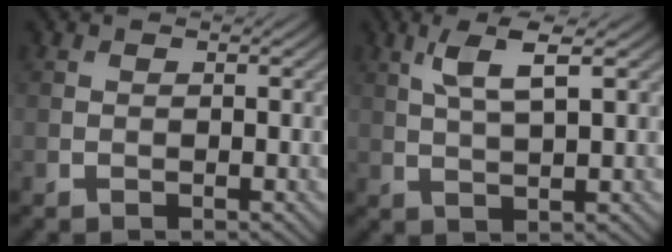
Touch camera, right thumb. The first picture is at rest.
{"total": 5.4, "force": [2.4, 1.0, 4.7], "torque": [-0.106, 0.006, 0.050]}